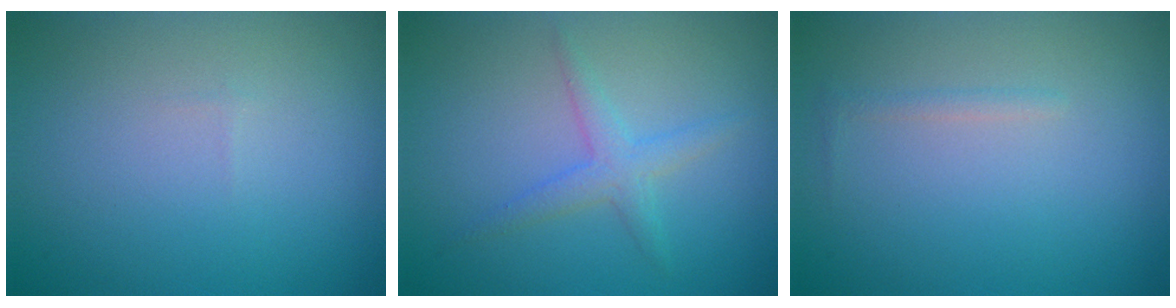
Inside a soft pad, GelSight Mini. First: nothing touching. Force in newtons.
{"total": 2.1, "press": 2.1, "slide": 0.1}
{"total": 0.7, "press": 0.7, "slide": 0.0}